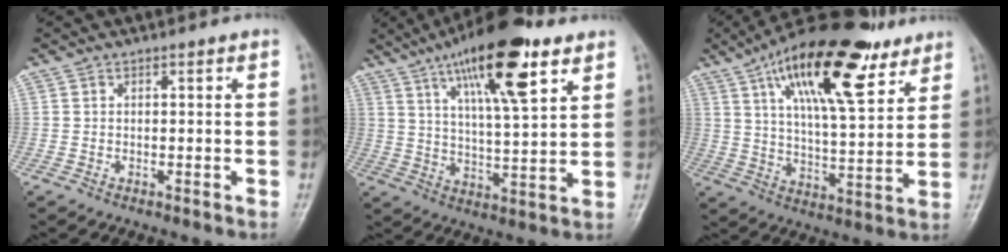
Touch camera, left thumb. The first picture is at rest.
{"total": 17.4, "force": [9.6, 4.5, 13.8], "torque": [-0.212, -0.031, 0.160]}
{"total": 22.3, "force": [12.6, 7.9, 16.7], "torque": [-0.252, -0.038, 0.208]}